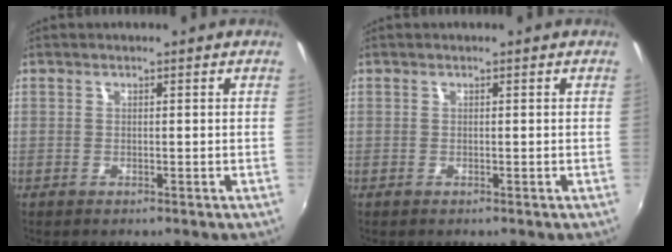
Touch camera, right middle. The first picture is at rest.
{"total": 0.0}